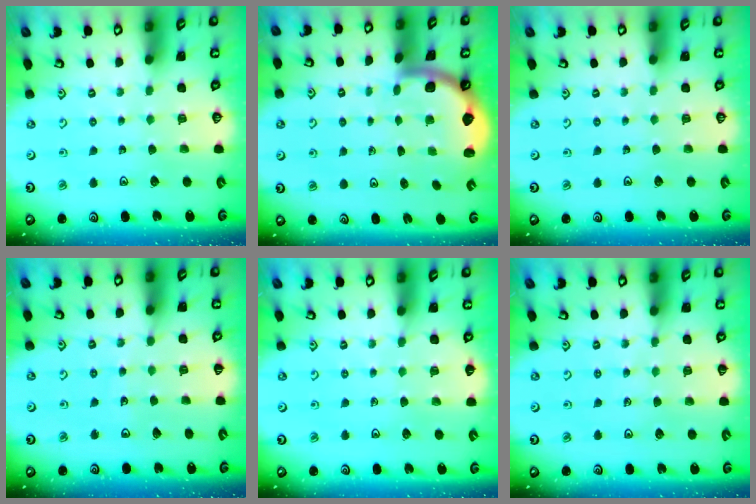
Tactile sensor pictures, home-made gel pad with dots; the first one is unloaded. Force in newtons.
{"total": 1.9, "press": 1.9, "slide": 0.3}
{"total": 0.0}
{"total": 2.2, "press": 2.2, "slide": 0.2}
{"total": 3.7, "press": 3.5, "slide": 1.1}
{"total": 5.2, "press": 5.0, "slide": 1.3}